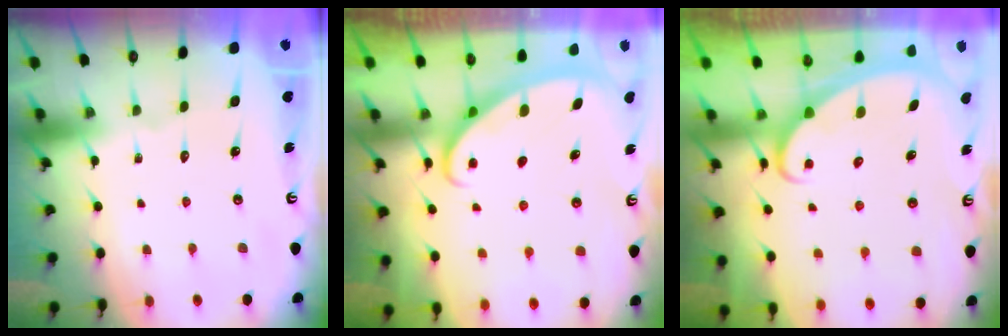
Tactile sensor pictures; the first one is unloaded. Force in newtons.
{"total": 2.9, "press": 2.9, "slide": 0.3}
{"total": 2.5, "press": 2.5, "slide": 0.4}